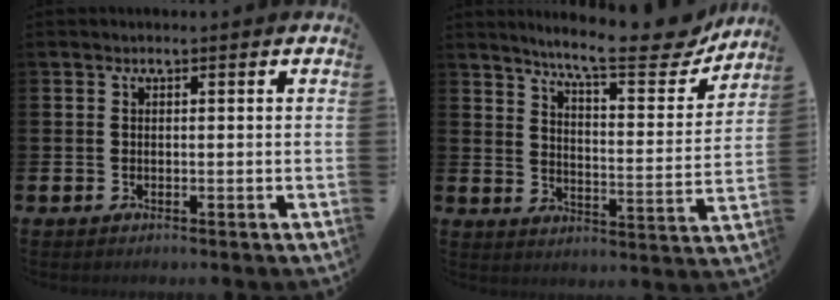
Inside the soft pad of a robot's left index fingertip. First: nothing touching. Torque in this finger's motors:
{"motor_torque": [0.70, -0.89, 0.43, 0.15]}